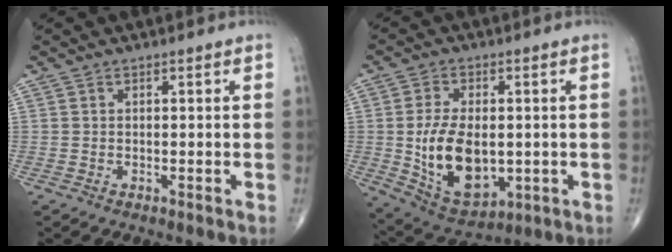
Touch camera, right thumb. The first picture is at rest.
{"total": 14.6, "force": [-1.1, 8.5, 11.8], "torque": [-0.191, -0.009, 0.004]}